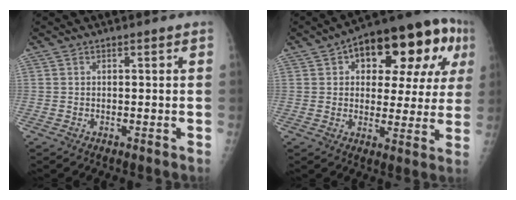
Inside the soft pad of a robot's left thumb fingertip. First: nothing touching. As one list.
[{"total": 20.6, "force": [7.4, 10.5, 16.1], "torque": [-0.171, 0.023, 0.096]}]